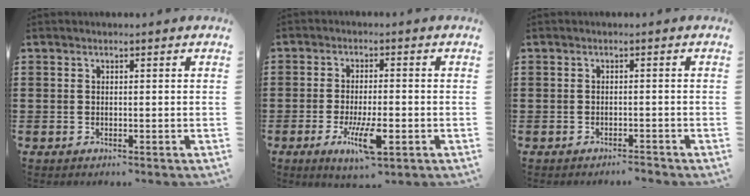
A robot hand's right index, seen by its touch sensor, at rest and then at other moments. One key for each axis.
{"total": 7.5, "fx": -2.9, "fy": 2.1, "fz": 6.6, "tx": -0.135, "ty": -0.017, "tz": -0.052}
{"total": 1.2, "fx": -1.2, "fy": 0.0, "fz": 0.2, "tx": -0.008, "ty": 0.001, "tz": -0.025}